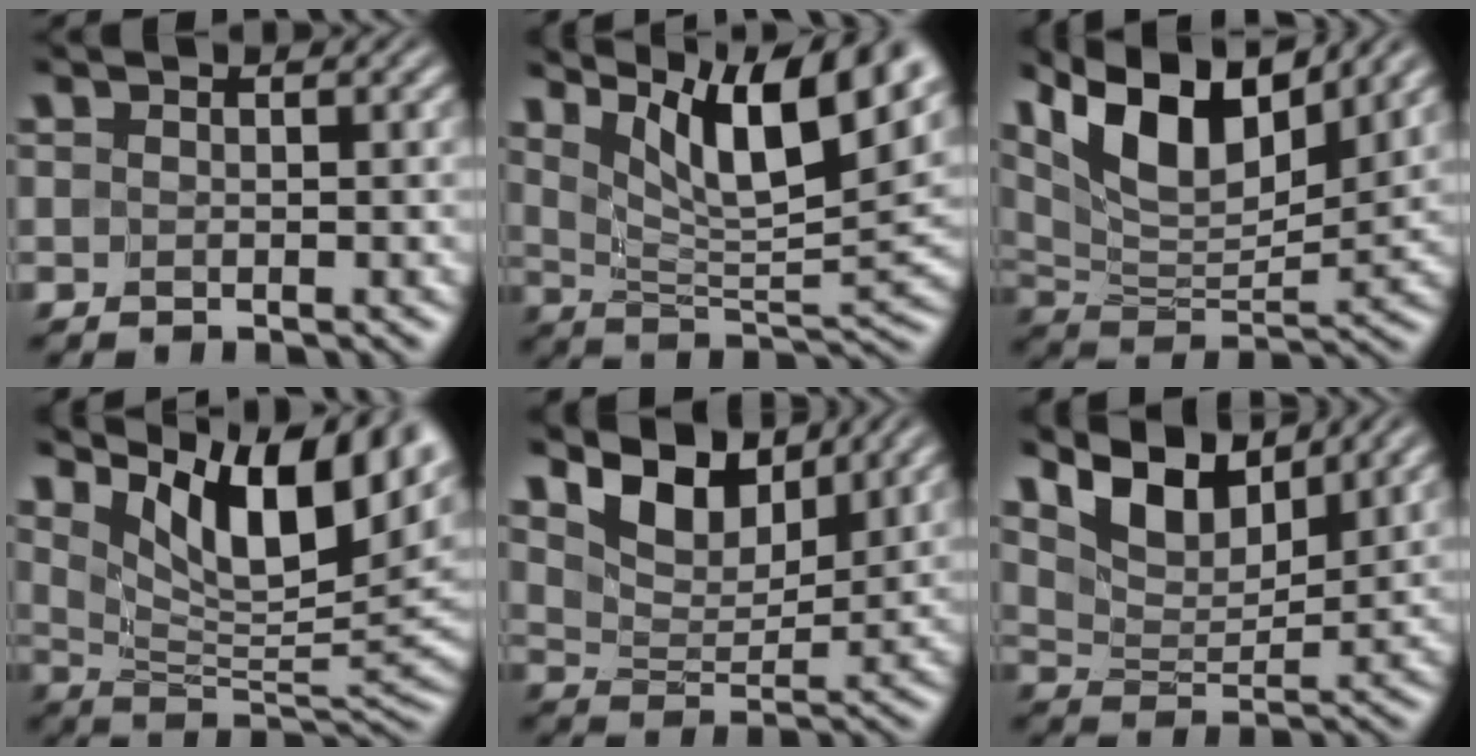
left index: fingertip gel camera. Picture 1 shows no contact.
{"total": 11.5, "force": [7.5, 2.8, 8.2], "torque": [-0.133, 0.005, 0.116]}
{"total": 10.9, "force": [6.8, 3.8, 7.6], "torque": [-0.141, 0.004, 0.127]}
{"total": 12.5, "force": [7.4, 3.9, 9.4], "torque": [-0.148, 0.008, 0.133]}
{"total": 6.5, "force": [5.0, 2.7, 3.1], "torque": [-0.066, -0.002, 0.080]}
{"total": 6.4, "force": [5.0, 2.1, 3.3], "torque": [-0.073, 0.006, 0.090]}